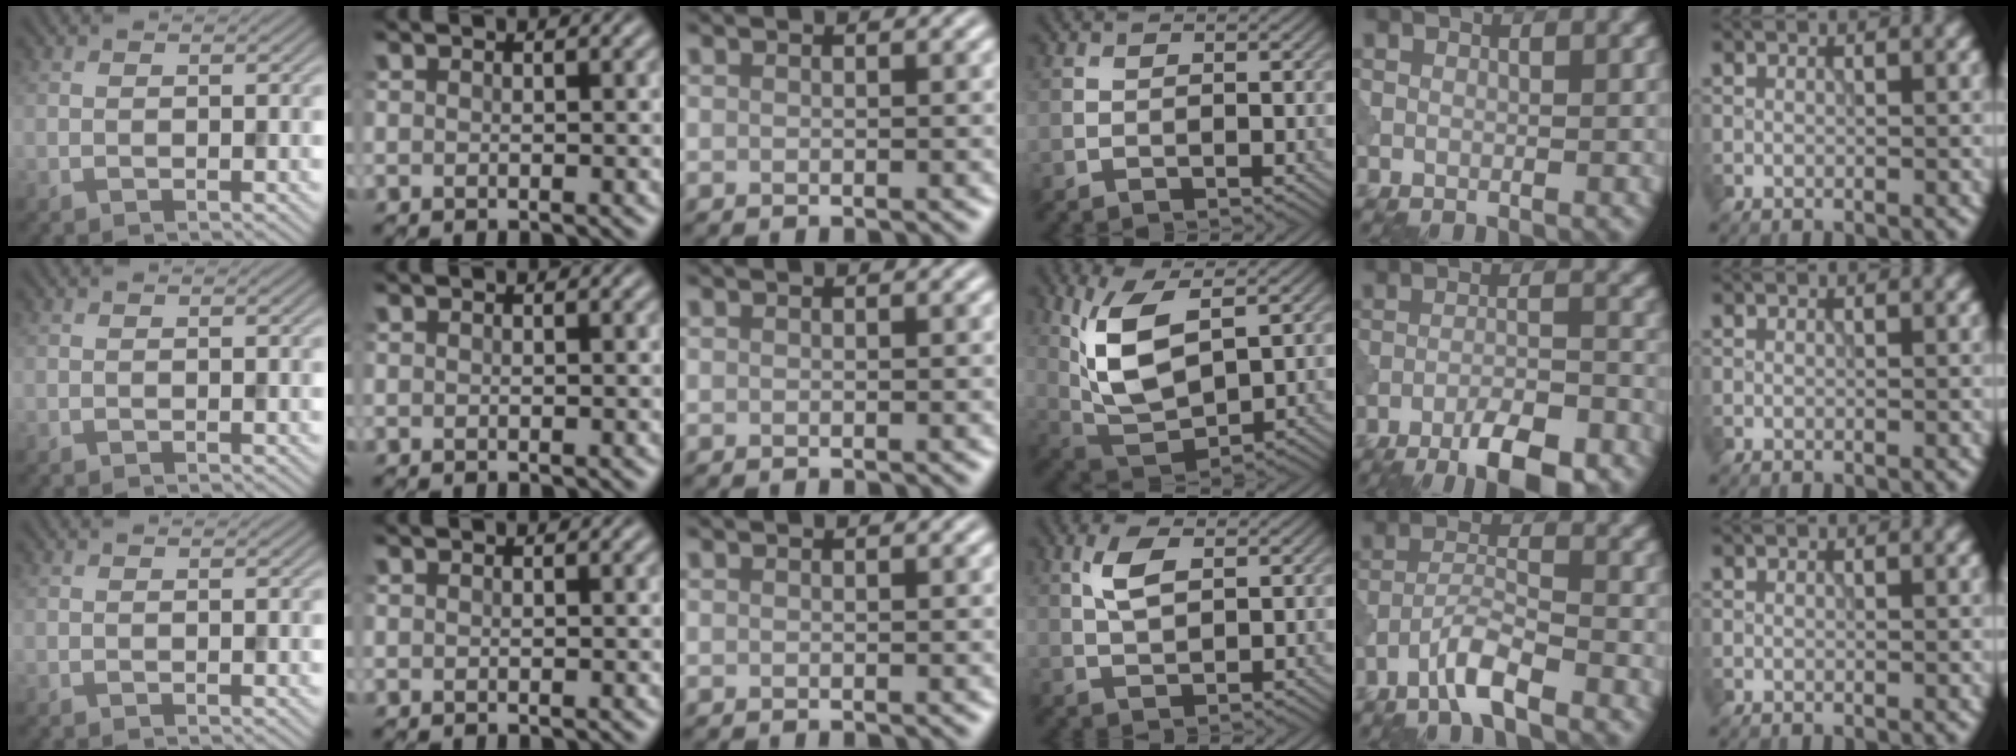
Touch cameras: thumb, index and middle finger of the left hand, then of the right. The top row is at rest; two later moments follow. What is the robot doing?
{"motion": "shake", "object": "bell"}